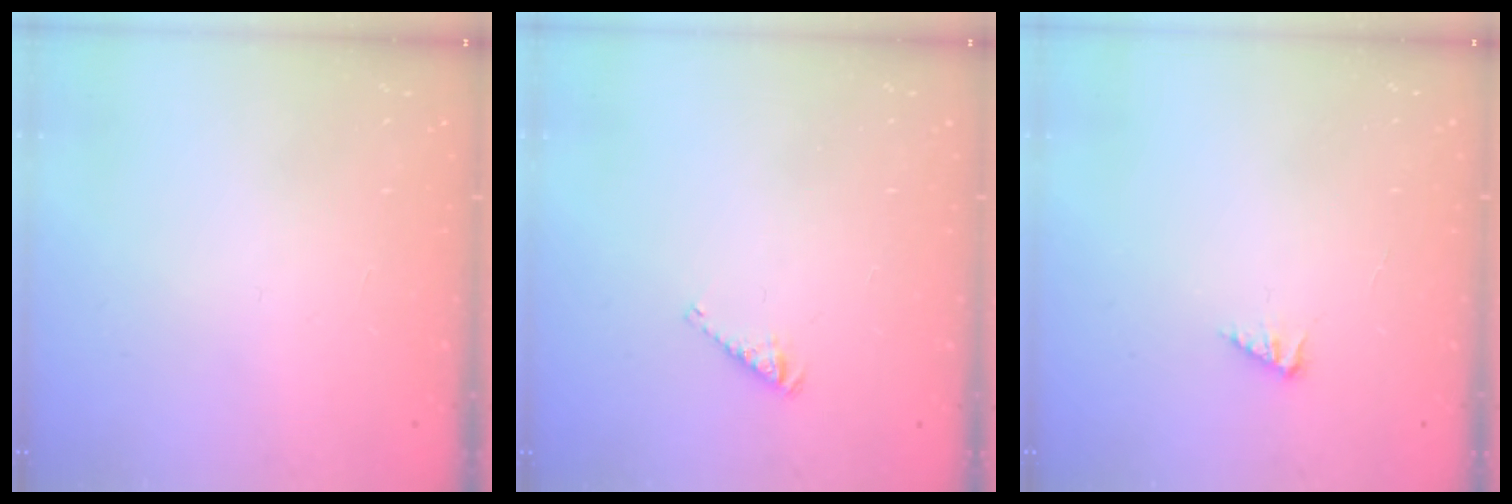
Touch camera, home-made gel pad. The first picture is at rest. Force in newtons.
{"total": 3.5, "press": 3.4, "slide": 0.6}
{"total": 2.5, "press": 2.5, "slide": 0.3}